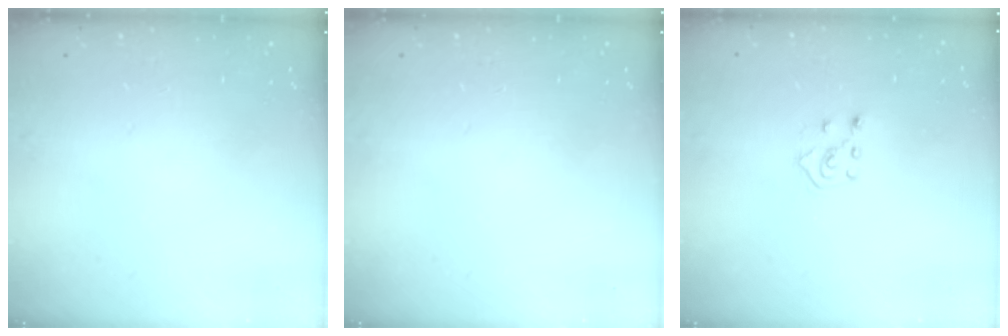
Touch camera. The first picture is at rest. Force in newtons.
{"total": 0.0}
{"total": 5.0, "press": 4.9, "slide": 0.8}